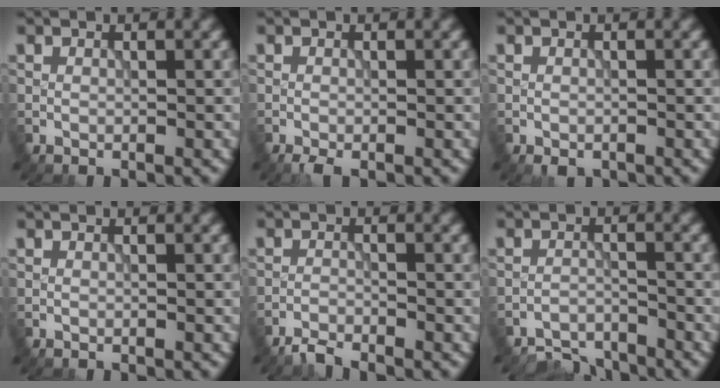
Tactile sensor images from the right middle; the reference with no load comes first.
{"total": 1.2, "force": [-0.8, 0.3, 0.8], "torque": [-0.014, -0.002, -0.014]}
{"total": 0.7, "force": [-0.5, 0.4, 0.3], "torque": [-0.002, -0.004, -0.007]}
{"total": 0.0}
{"total": 1.8, "force": [-1.8, 0.2, 0.4], "torque": [-0.006, -0.001, -0.040]}
{"total": 4.2, "force": [-4.1, 1.0, 0.5], "torque": [-0.005, -0.006, -0.073]}